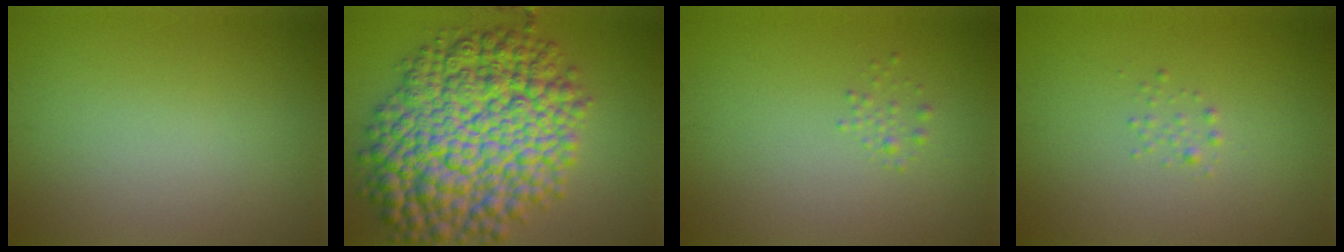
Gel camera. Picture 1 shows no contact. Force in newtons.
{"total": 14.1, "press": 14.1, "slide": 0.3}
{"total": 0.9, "press": 0.9, "slide": 0.1}
{"total": 0.7, "press": 0.7, "slide": 0.0}